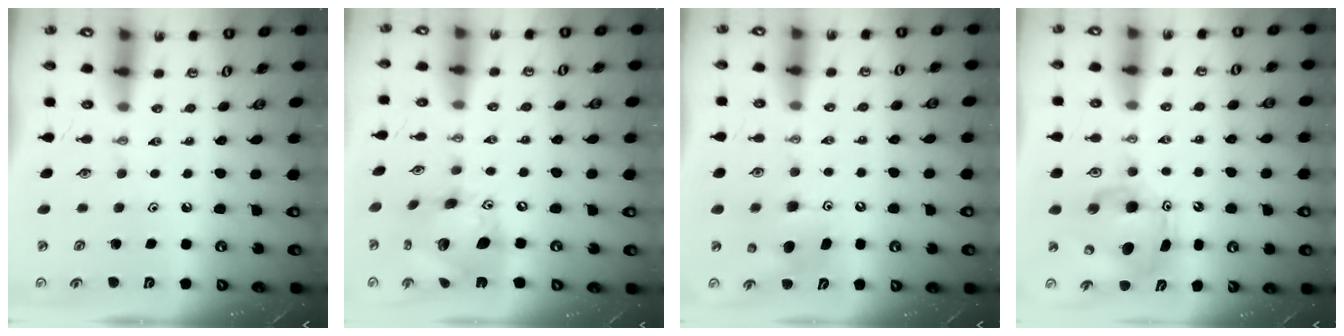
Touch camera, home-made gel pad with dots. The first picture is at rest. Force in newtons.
{"total": 17.7, "press": 17.6, "slide": 1.8}
{"total": 7.3, "press": 7.0, "slide": 1.7}
{"total": 9.0, "press": 8.9, "slide": 1.5}